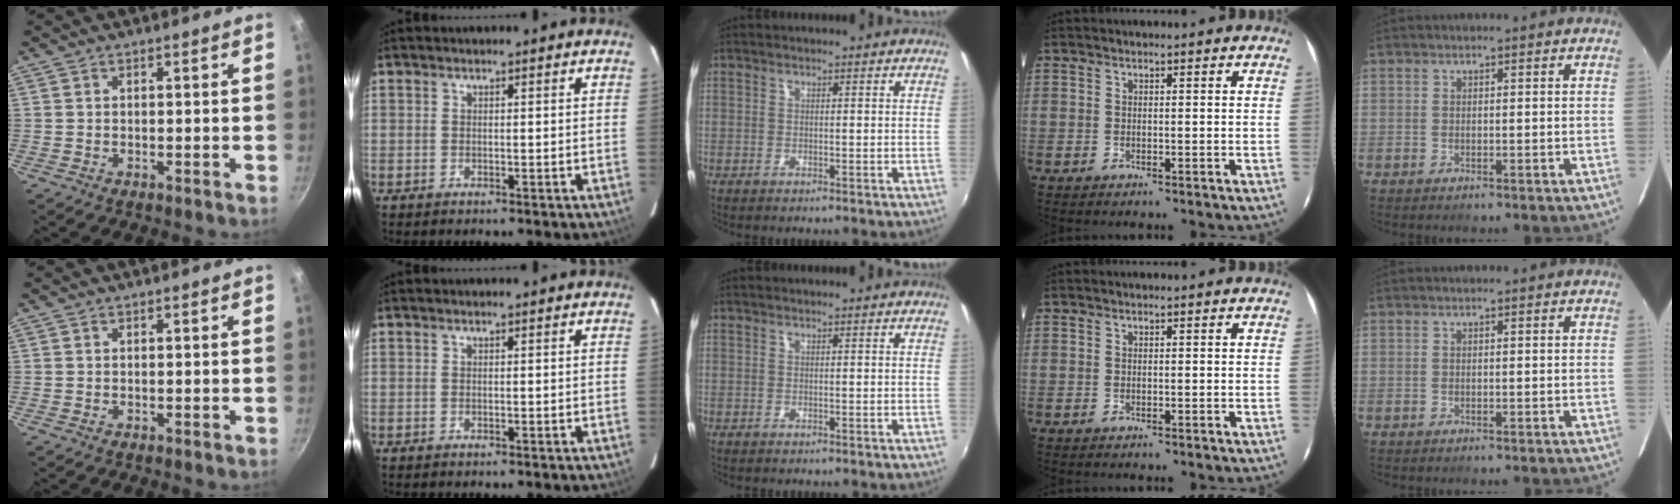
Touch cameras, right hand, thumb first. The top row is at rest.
{}